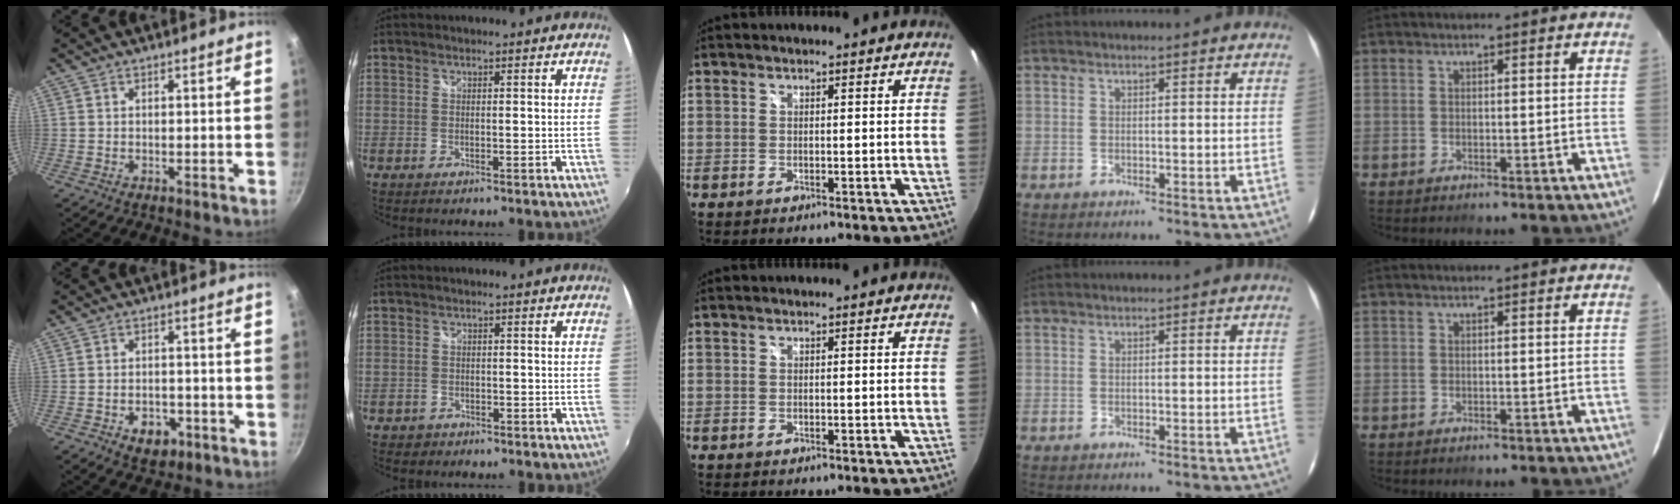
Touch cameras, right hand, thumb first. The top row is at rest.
{"thumb": {"total": 5.7, "force": [-2.5, 3.9, 3.3], "torque": [-0.033, 0.016, -0.030]}, "index": {"total": 2.2, "force": [-1.3, 1.7, 0.4], "torque": [-0.014, 0.000, -0.021]}}